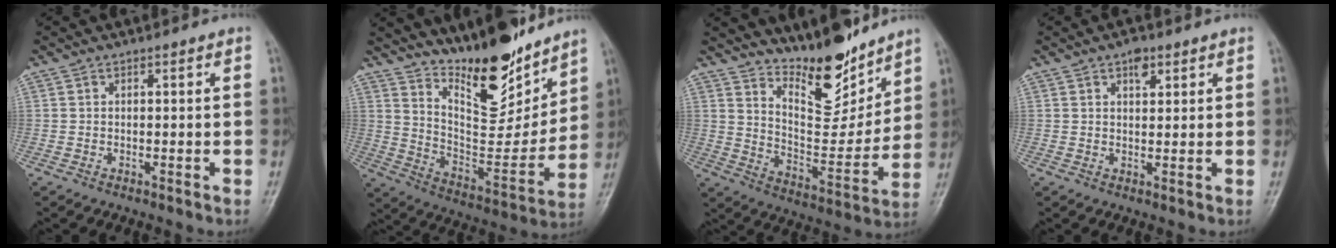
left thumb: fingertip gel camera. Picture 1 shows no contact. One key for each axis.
{"total": 19.5, "fx": 15.4, "fy": 6.4, "fz": 10.0, "tx": -0.105, "ty": -0.119, "tz": 0.262}
{"total": 15.1, "fx": 12.6, "fy": 4.9, "fz": 6.6, "tx": -0.062, "ty": -0.104, "tz": 0.220}
{"total": 3.2, "fx": 1.9, "fy": 1.8, "fz": 1.9, "tx": -0.017, "ty": -0.007, "tz": 0.027}